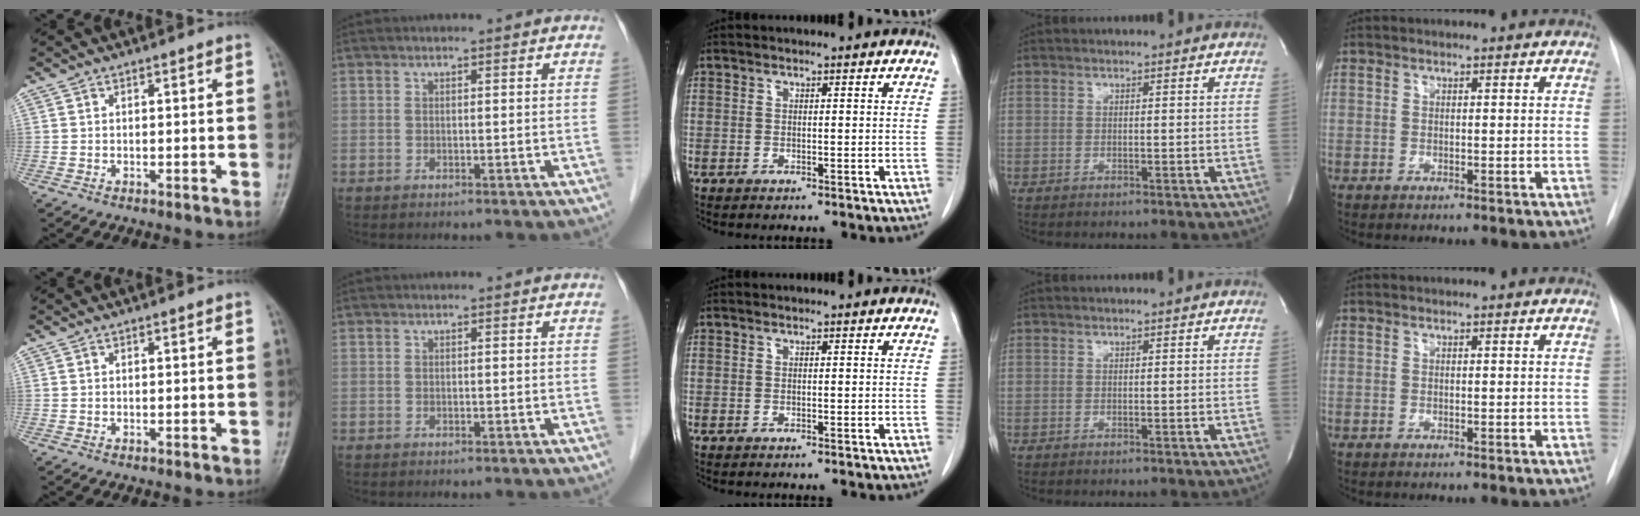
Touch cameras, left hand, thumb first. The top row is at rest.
{}